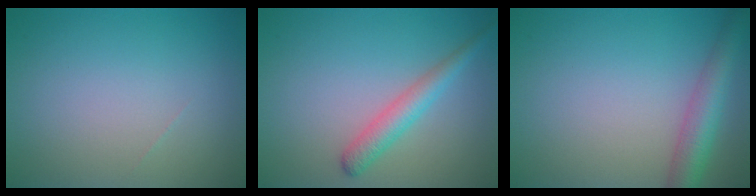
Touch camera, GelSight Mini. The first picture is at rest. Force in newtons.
{"total": 2.7, "press": 2.7, "slide": 0.1}
{"total": 4.3, "press": 4.2, "slide": 0.2}